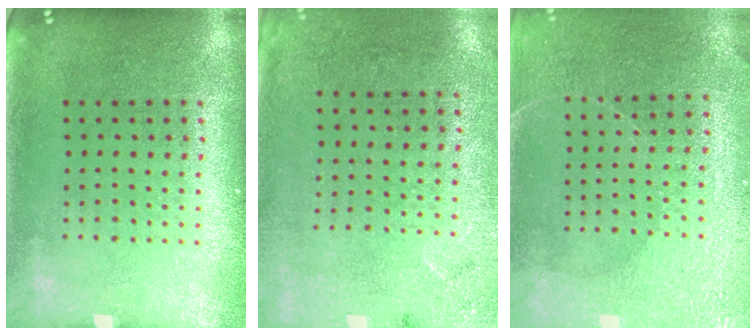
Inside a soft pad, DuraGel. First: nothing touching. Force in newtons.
{"total": 2.7, "press": 2.2, "slide": 1.6}
{"total": 3.0, "press": 2.9, "slide": 0.3}